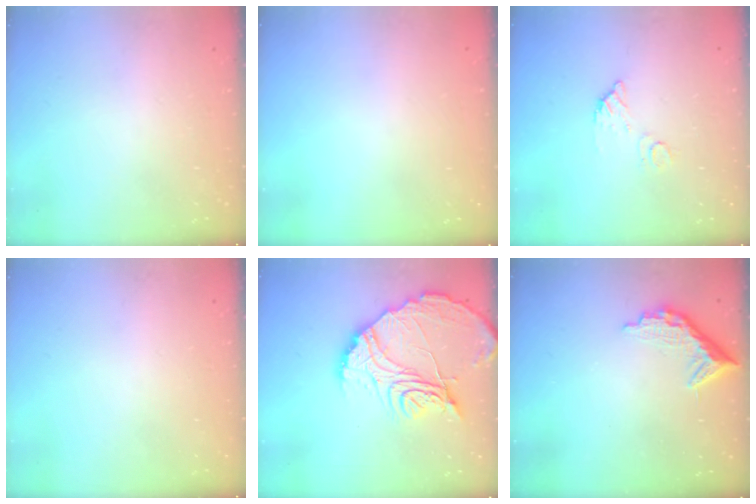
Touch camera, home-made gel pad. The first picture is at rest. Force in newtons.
{"total": 3.0, "press": 3.0, "slide": 0.1}
{"total": 5.8, "press": 5.8, "slide": 0.2}
{"total": 0.0}
{"total": 18.4, "press": 18.3, "slide": 1.6}
{"total": 9.9, "press": 9.9, "slide": 0.7}